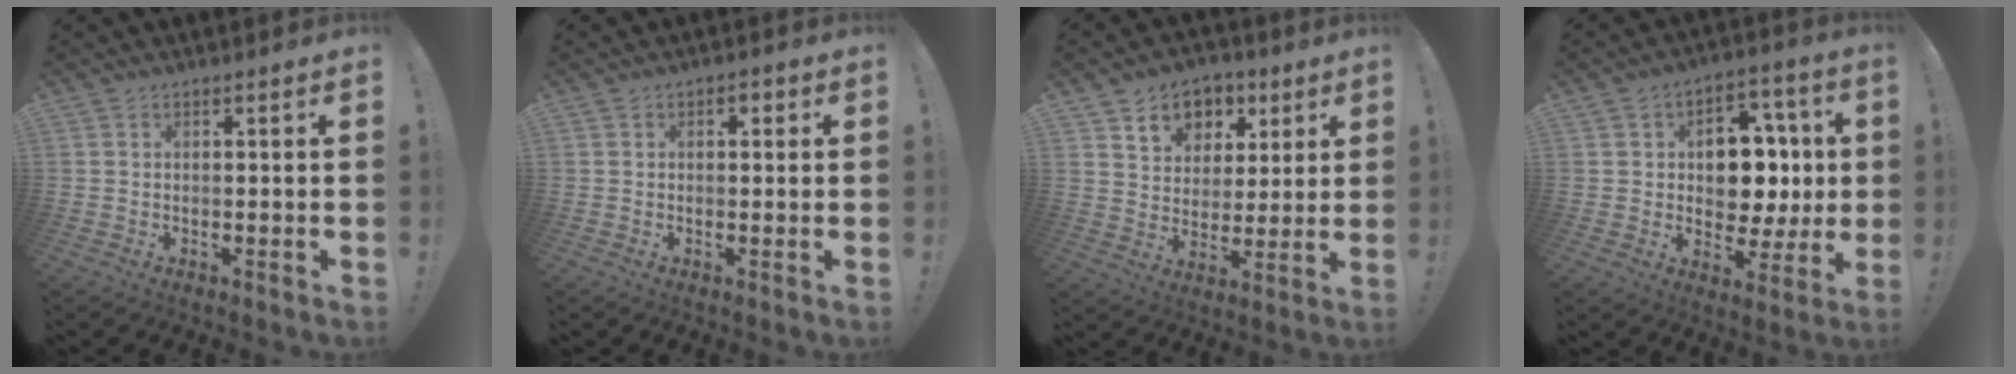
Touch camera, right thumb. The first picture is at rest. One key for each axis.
{"total": 1.8, "fx": 0.1, "fy": 1.3, "fz": 1.2, "tx": -0.009, "ty": 0.001, "tz": -0.003}
{"total": 9.3, "fx": 4.9, "fy": 7.4, "fz": 2.6, "tx": -0.028, "ty": -0.033, "tz": 0.094}
{"total": 12.3, "fx": 2.0, "fy": 9.6, "fz": 7.4, "tx": -0.095, "ty": -0.008, "tz": 0.049}